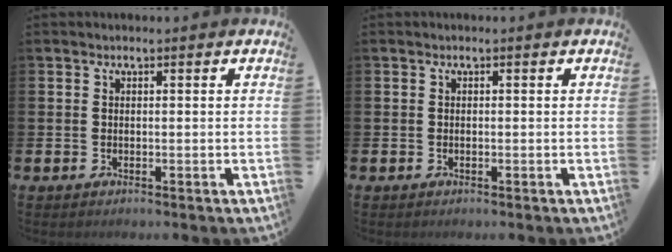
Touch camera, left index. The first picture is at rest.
{"total": 0.0}